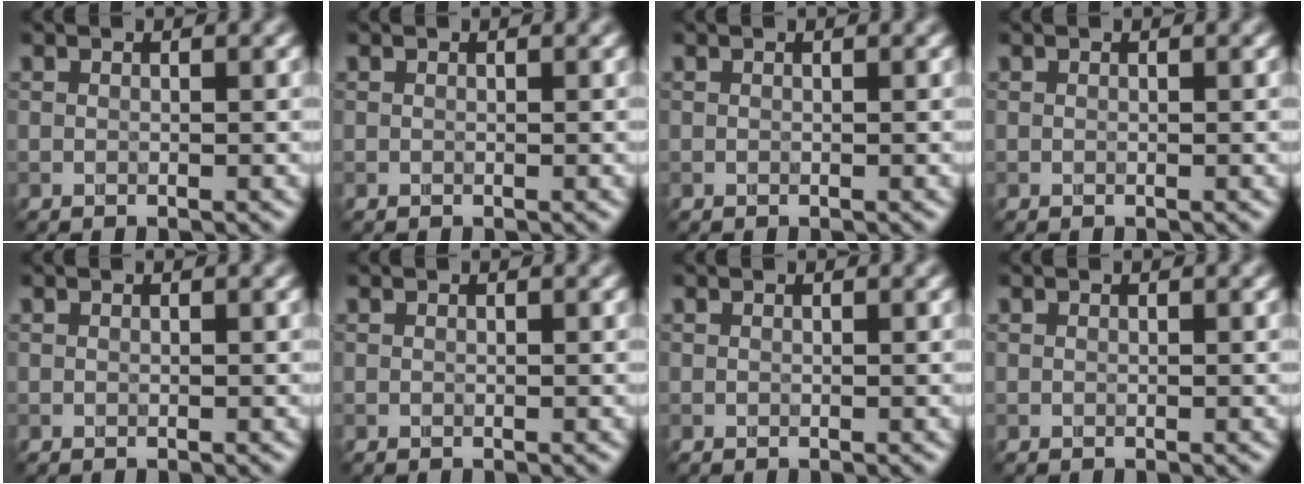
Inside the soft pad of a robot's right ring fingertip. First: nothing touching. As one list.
[{"total": 0.0}, {"total": 0.0}, {"total": 0.0}, {"total": 0.0}, {"total": 0.0}, {"total": 0.0}, {"total": 0.0}]